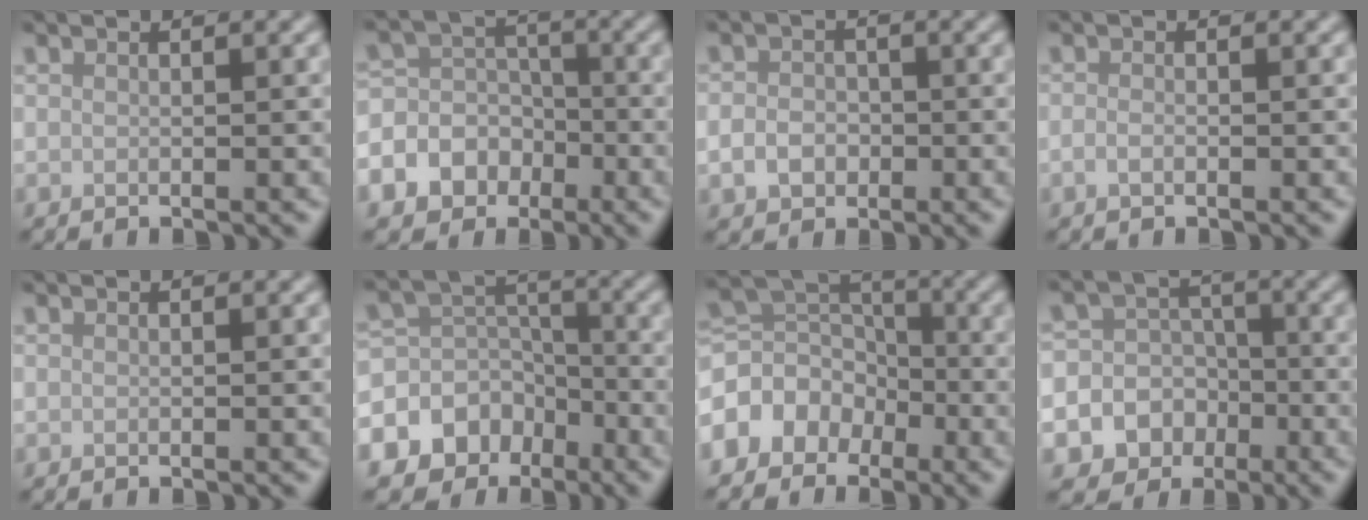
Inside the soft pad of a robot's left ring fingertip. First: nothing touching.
{"total": 8.6, "force": [-3.7, 7.4, 2.4], "torque": [-0.045, 0.002, -0.076]}
{"total": 2.4, "force": [-0.7, 2.0, 1.1], "torque": [-0.017, -0.003, -0.018]}
{"total": 0.8, "force": [-0.4, 0.4, 0.6], "torque": [-0.014, -0.002, -0.008]}
{"total": 0.0}
{"total": 11.3, "force": [-5.8, 9.2, 3.0], "torque": [-0.063, -0.015, -0.103]}
{"total": 5.3, "force": [-3.1, 3.9, 1.8], "torque": [-0.031, 0.009, -0.074]}
{"total": 10.6, "force": [-4.5, 9.5, 1.8], "torque": [-0.044, -0.015, -0.086]}